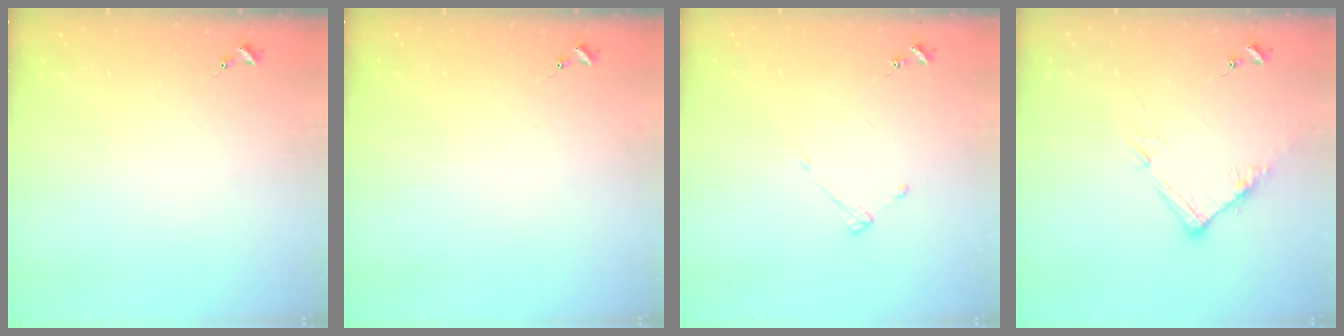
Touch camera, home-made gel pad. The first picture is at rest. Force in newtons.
{"total": 0.0}
{"total": 2.9, "press": 2.9, "slide": 0.5}
{"total": 10.5, "press": 10.5, "slide": 0.8}